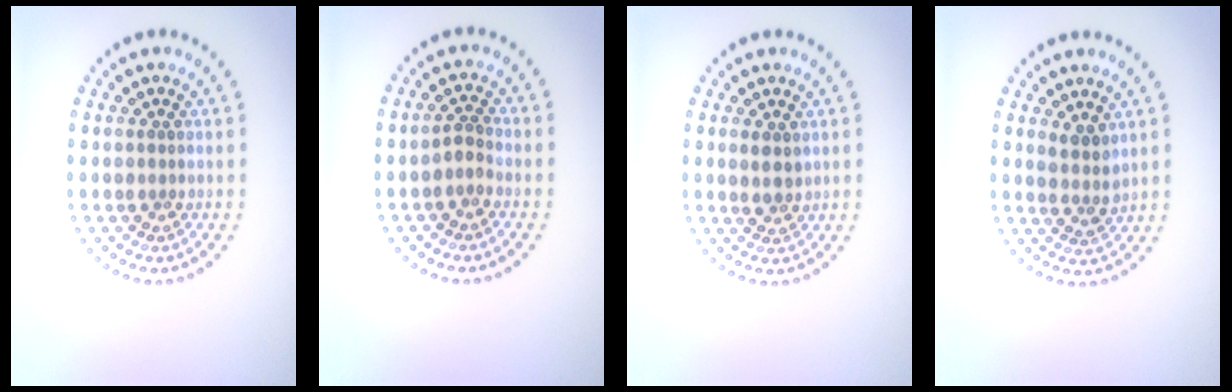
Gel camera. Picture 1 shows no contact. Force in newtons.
{"total": 1.2, "press": 1.0, "slide": 0.7}
{"total": 1.5, "press": 1.4, "slide": 0.6}
{"total": 1.9, "press": 1.5, "slide": 1.2}